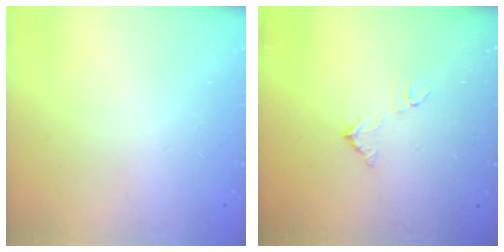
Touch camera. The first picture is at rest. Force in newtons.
{"total": 6.2, "press": 6.2, "slide": 0.3}